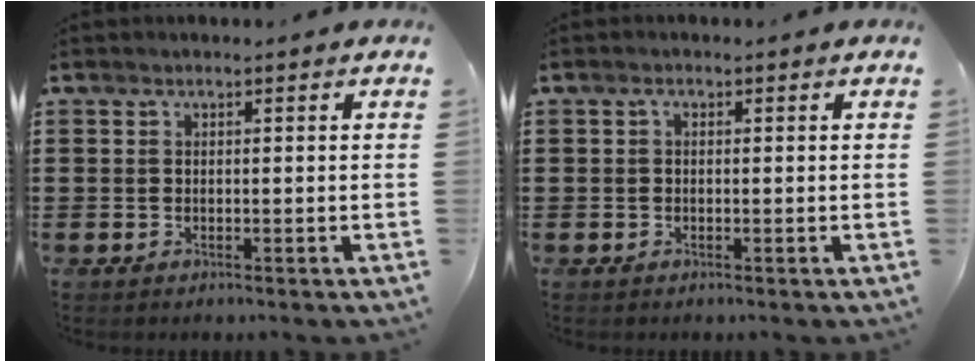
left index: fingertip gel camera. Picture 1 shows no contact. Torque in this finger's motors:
{"motor_torque": [0.96, 1.18, 0.00, 0.02]}